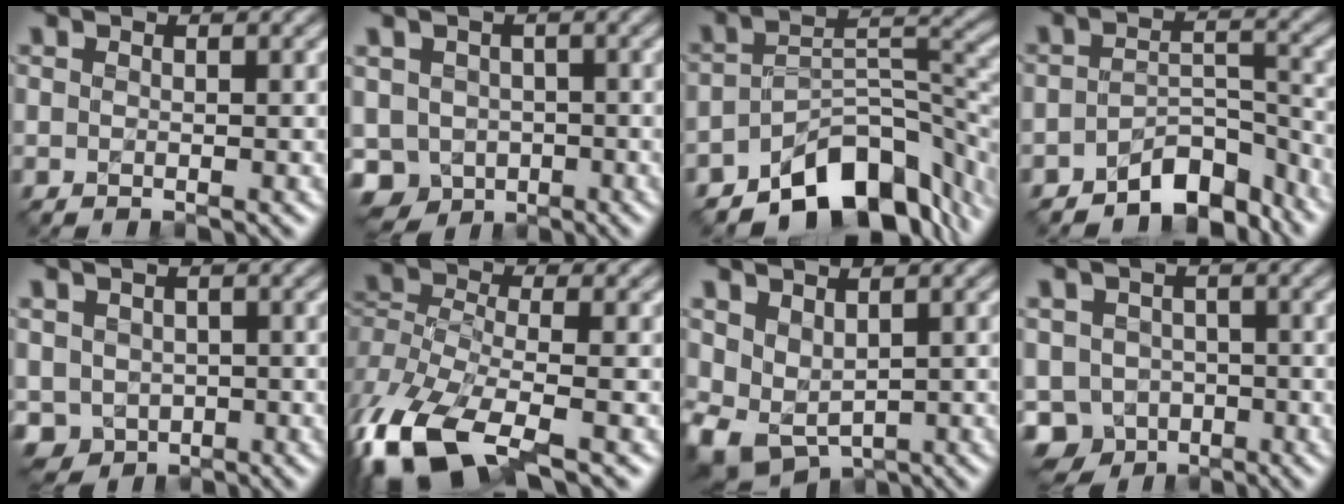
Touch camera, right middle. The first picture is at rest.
{"total": 5.1, "force": [-1.7, 4.4, 2.0], "torque": [-0.034, -0.007, -0.034]}
{"total": 9.8, "force": [-6.4, 4.7, 5.7], "torque": [-0.062, -0.005, -0.110]}
{"total": 5.2, "force": [-4.1, 2.2, 2.4], "torque": [-0.023, 0.004, -0.071]}
{"total": 3.4, "force": [-0.6, 3.1, 1.4], "torque": [-0.032, -0.006, -0.012]}
{"total": 11.0, "force": [-6.3, 4.4, 7.9], "torque": [-0.184, -0.019, -0.122]}
{"total": 4.1, "force": [0.7, 2.9, 2.8], "torque": [-0.063, -0.014, 0.021]}
{"total": 5.9, "force": [-2.6, 4.9, 2.0], "torque": [-0.024, -0.008, -0.046]}